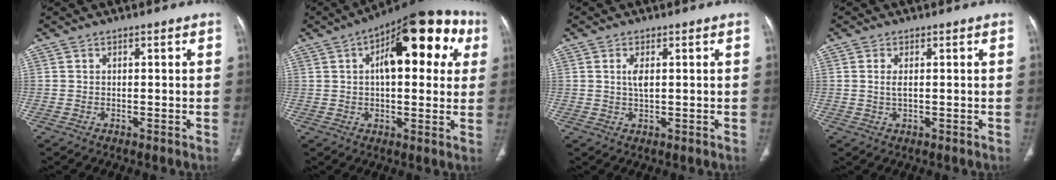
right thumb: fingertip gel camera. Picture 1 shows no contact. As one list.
[{"total": 21.0, "force": [6.3, 9.4, 17.7], "torque": [-0.210, 0.024, 0.081]}, {"total": 2.5, "force": [0.6, 1.0, 2.2], "torque": [-0.048, -0.002, 0.014]}, {"total": 1.8, "force": [0.2, 0.7, 1.7], "torque": [-0.042, -0.002, 0.009]}]